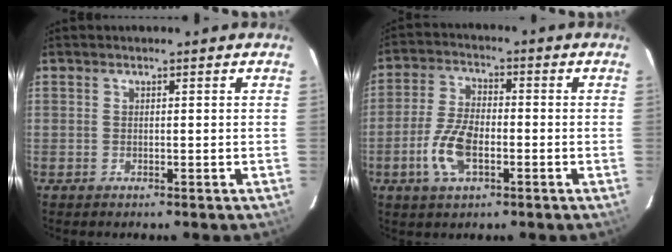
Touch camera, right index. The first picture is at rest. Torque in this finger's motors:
{"motor_torque": [-0.14, -0.16, 0.13, 0.02]}